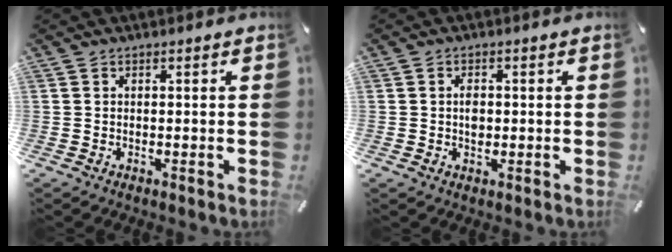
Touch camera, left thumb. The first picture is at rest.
{"total": 2.6, "force": [0.0, 1.8, 1.9], "torque": [-0.030, 0.002, -0.003]}